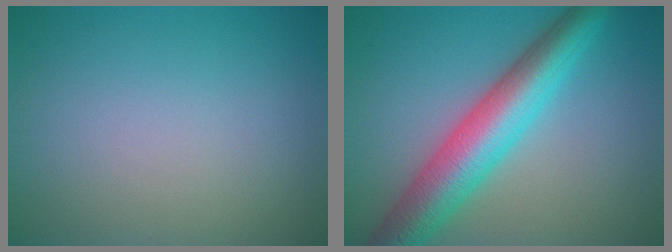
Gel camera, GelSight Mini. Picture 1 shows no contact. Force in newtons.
{"total": 7.8, "press": 7.8, "slide": 0.2}